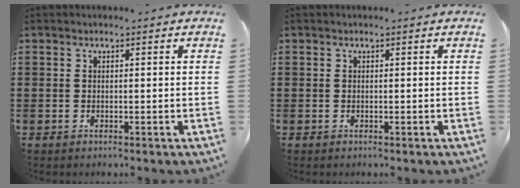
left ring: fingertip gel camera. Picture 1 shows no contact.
{"total": 0.0}